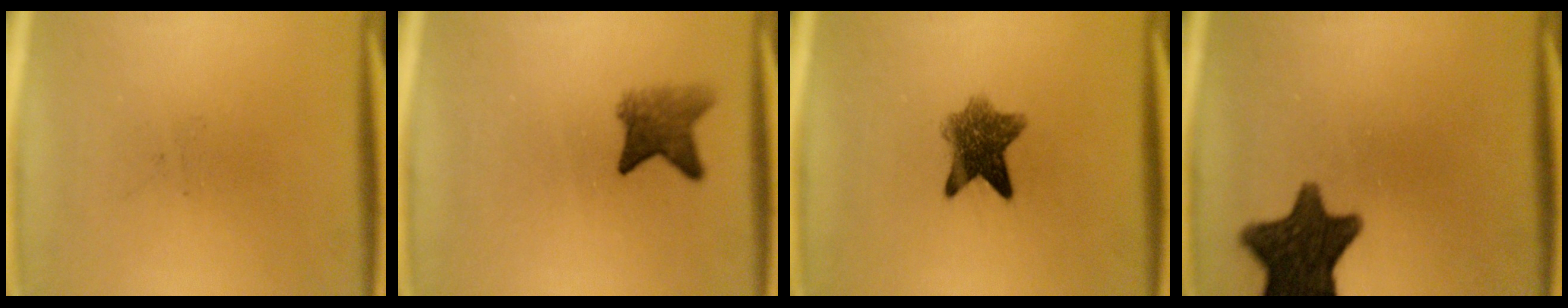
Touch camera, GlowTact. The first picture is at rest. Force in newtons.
{"total": 4.3}
{"total": 7.1}
{"total": 12.7}